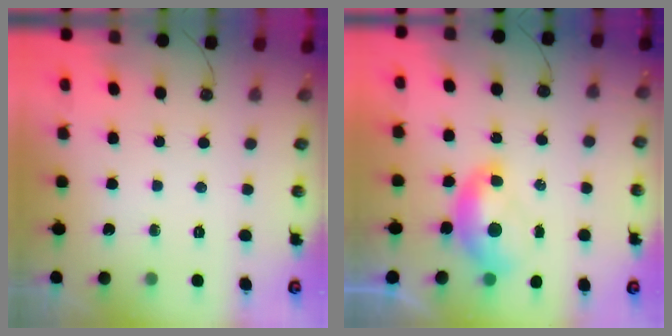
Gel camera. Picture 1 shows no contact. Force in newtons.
{"total": 1.5, "press": 1.4, "slide": 0.6}